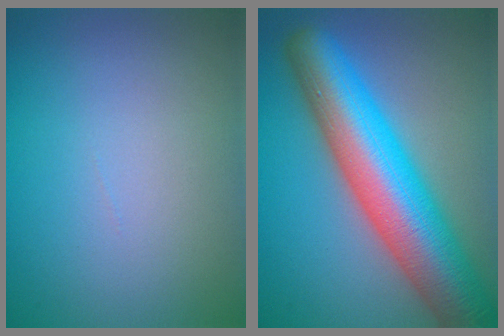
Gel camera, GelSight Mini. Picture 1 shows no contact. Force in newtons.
{"total": 12.1, "press": 12.1, "slide": 0.4}